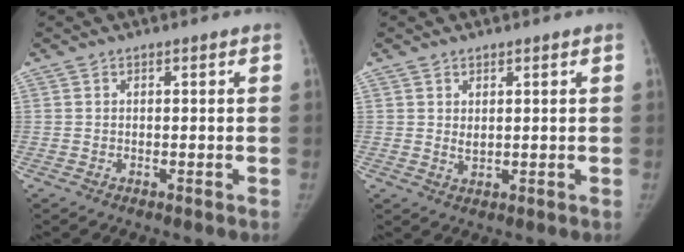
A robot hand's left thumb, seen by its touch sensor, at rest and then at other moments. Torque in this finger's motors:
{"motor_torque": [0.00, -0.01, 0.07, -0.04, 0.00]}